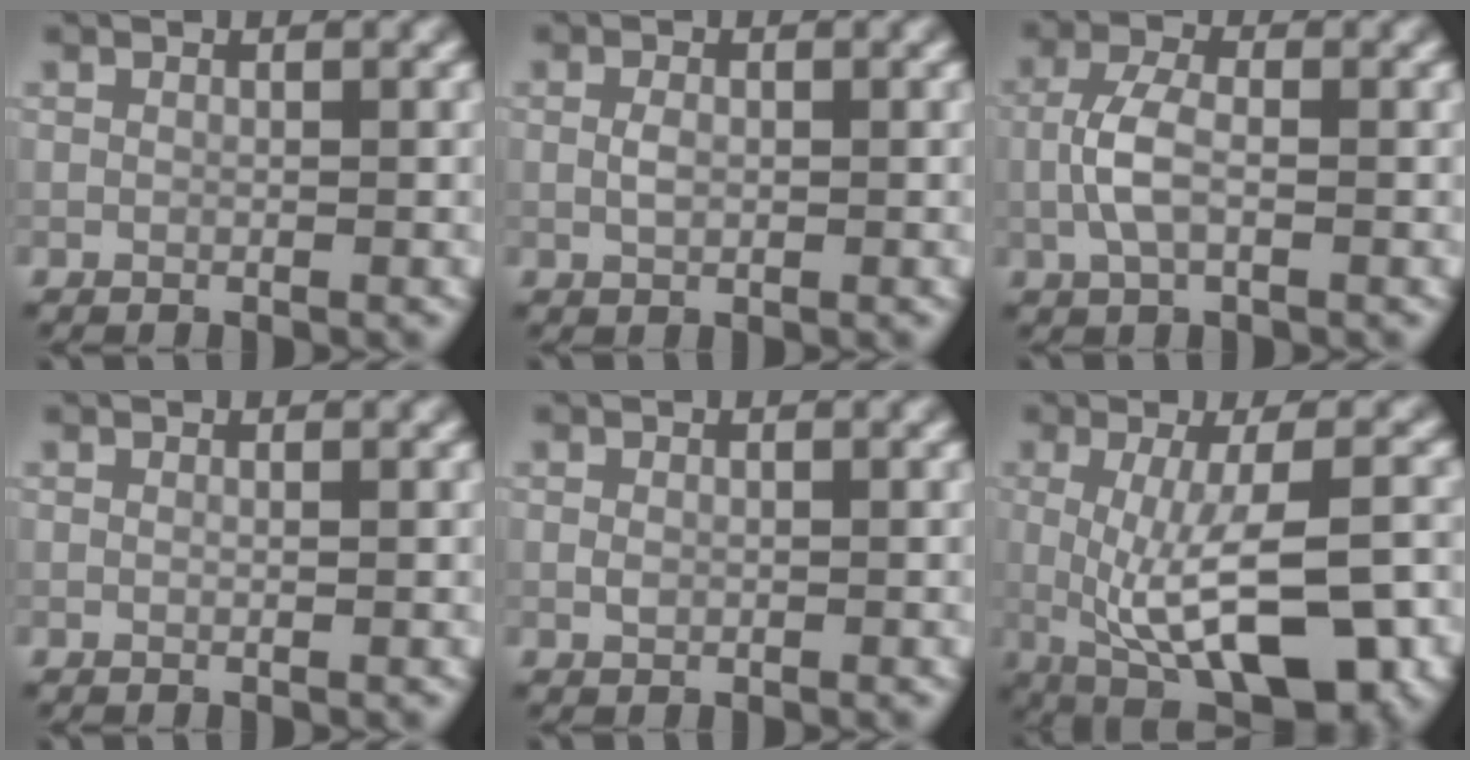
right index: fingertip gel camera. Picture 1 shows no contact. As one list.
[{"total": 1.3, "force": [0.0, 0.8, 1.0], "torque": [-0.023, -0.002, -0.001]}, {"total": 3.4, "force": [-0.8, 1.5, 2.9], "torque": [-0.063, 0.005, -0.022]}, {"total": 0.0}, {"total": 0.7, "force": [0.0, 0.6, 0.5], "torque": [-0.009, -0.002, 0.000]}, {"total": 10.0, "force": [-2.2, 3.2, 9.2], "torque": [-0.155, -0.010, -0.031]}]